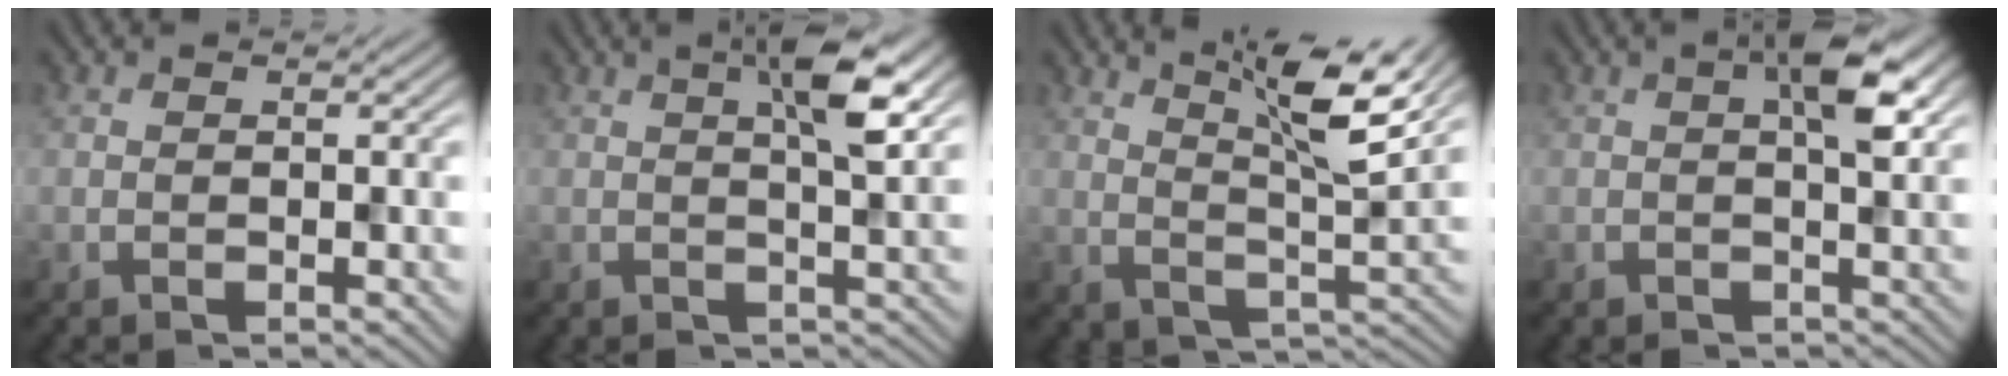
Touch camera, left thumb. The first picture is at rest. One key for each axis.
{"total": 5.1, "fx": 1.9, "fy": 0.7, "fz": 4.6, "tx": -0.078, "ty": 0.009, "tz": 0.030}
{"total": 8.6, "fx": 5.3, "fy": 1.6, "fz": 6.5, "tx": -0.106, "ty": -0.001, "tz": 0.086}
{"total": 4.4, "fx": 1.1, "fy": 1.2, "fz": 4.1, "tx": -0.063, "ty": 0.008, "tz": 0.011}